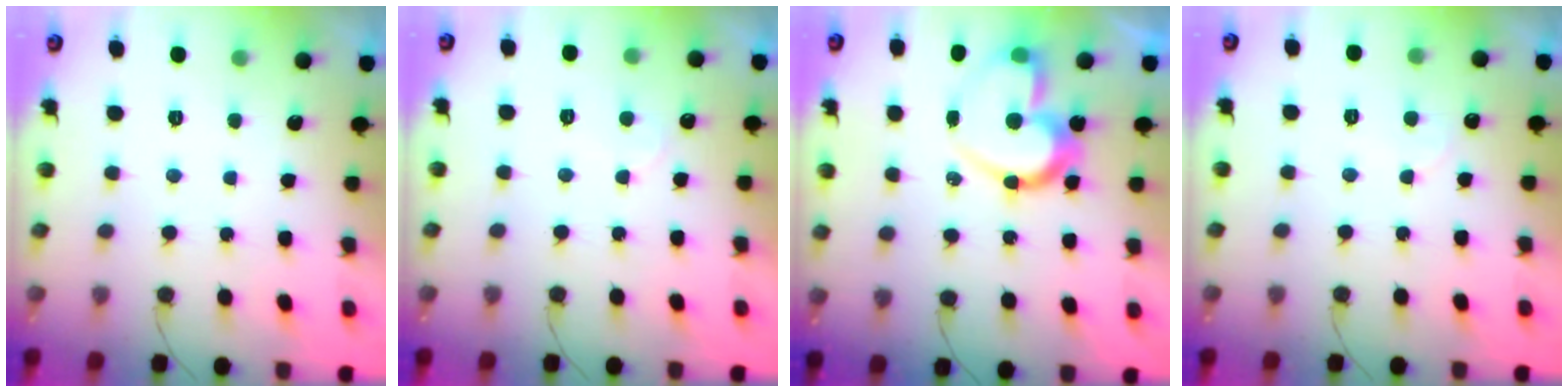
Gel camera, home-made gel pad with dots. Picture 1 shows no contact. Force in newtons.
{"total": 5.0, "press": 5.0, "slide": 0.4}
{"total": 16.2, "press": 16.1, "slide": 1.5}
{"total": 4.9, "press": 4.9, "slide": 0.4}